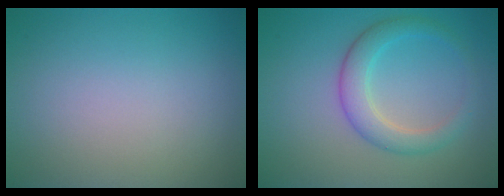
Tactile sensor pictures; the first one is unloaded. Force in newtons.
{"total": 3.3, "press": 3.3, "slide": 0.1}